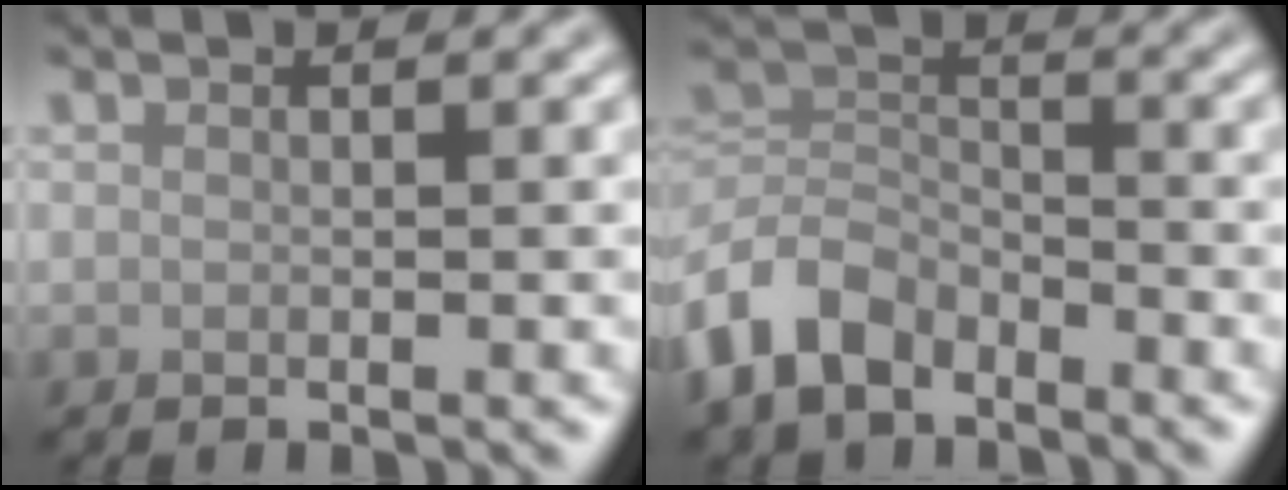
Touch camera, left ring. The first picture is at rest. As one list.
[{"total": 6.0, "force": [-4.2, 3.5, 2.6], "torque": [-0.054, 0.001, -0.095]}]